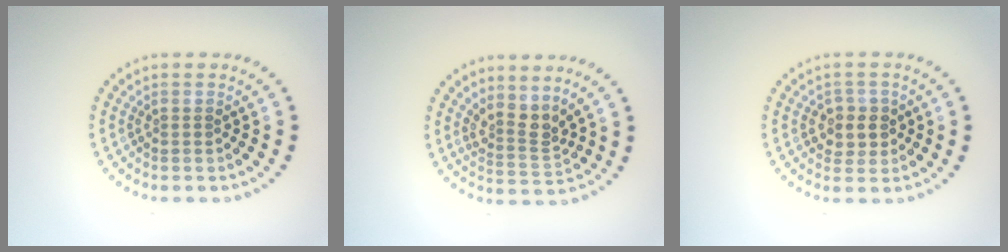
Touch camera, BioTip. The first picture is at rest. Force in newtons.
{"total": 2.6, "press": 1.7, "slide": 2.0}
{"total": 2.4, "press": 2.3, "slide": 0.7}